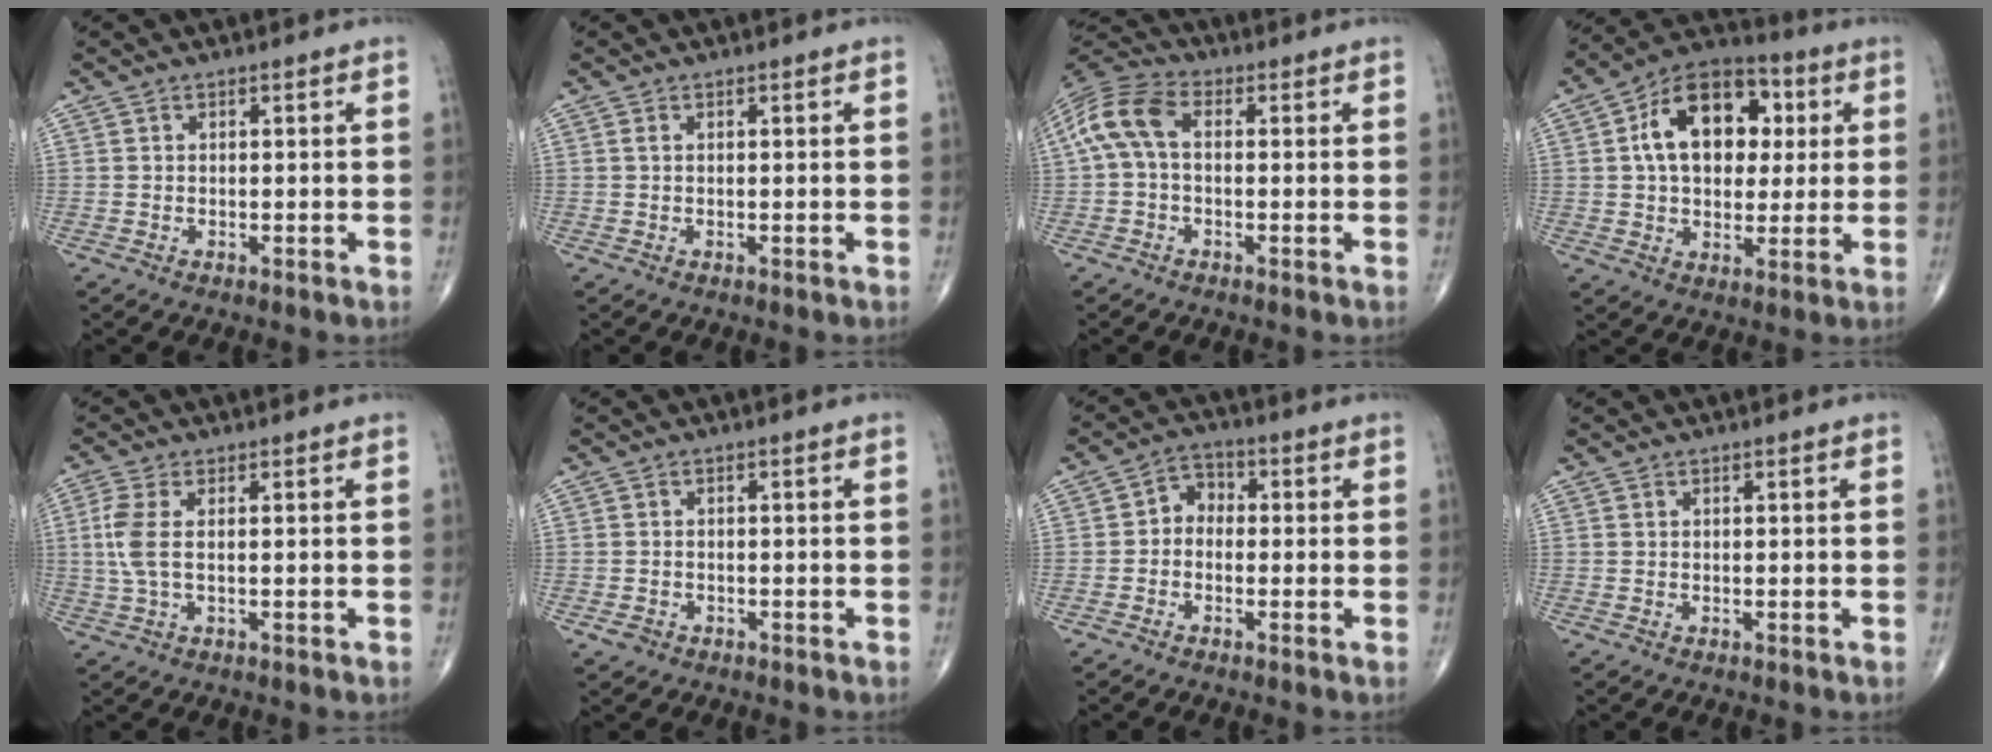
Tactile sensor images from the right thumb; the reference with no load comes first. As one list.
[{"total": 0.6, "force": [0.2, 0.3, 0.5], "torque": [-0.014, 0.000, 0.002]}, {"total": 9.4, "force": [0.6, 5.6, 7.5], "torque": [-0.162, 0.030, 0.000]}, {"total": 17.3, "force": [3.7, 11.4, 12.5], "torque": [-0.161, 0.013, 0.053]}, {"total": 5.2, "force": [0.6, 1.9, 4.9], "torque": [-0.141, 0.002, 0.009]}, {"total": 1.7, "force": [-1.0, 1.3, 0.5], "torque": [-0.006, 0.007, -0.014]}, {"total": 4.3, "force": [-0.5, 3.5, 2.5], "torque": [-0.018, 0.019, -0.027]}, {"total": 0.0}]